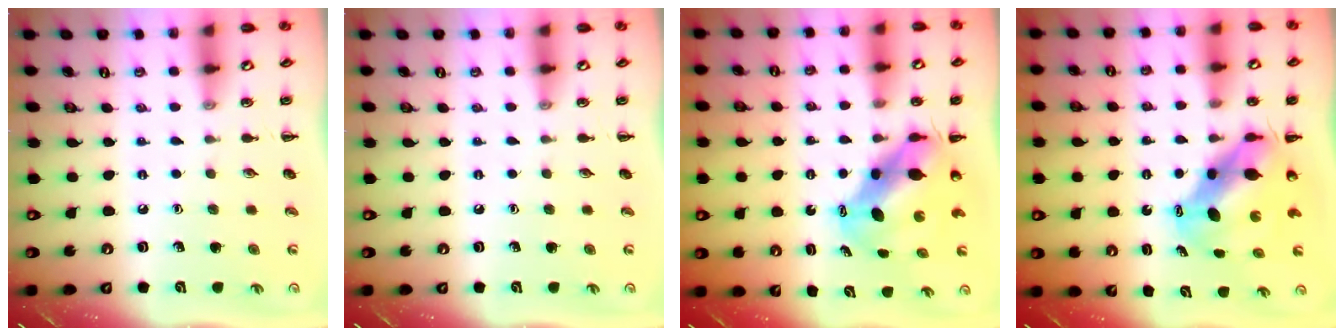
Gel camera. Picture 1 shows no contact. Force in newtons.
{"total": 0.0}
{"total": 7.8, "press": 7.6, "slide": 1.9}
{"total": 8.1, "press": 7.9, "slide": 2.0}